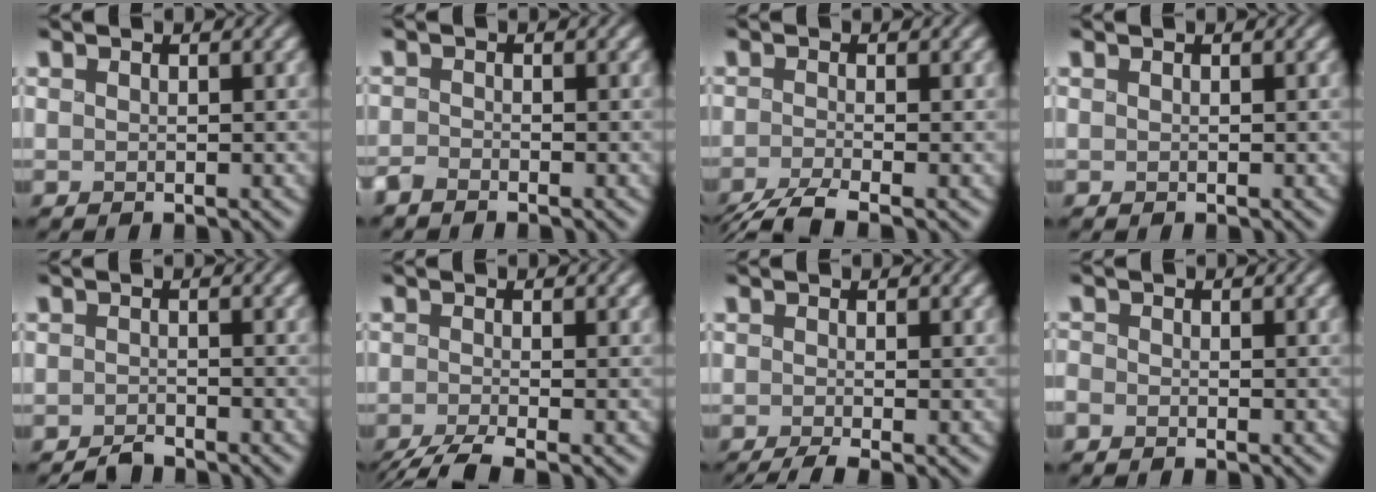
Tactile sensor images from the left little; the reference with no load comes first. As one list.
[{"total": 1.5, "force": [-1.5, 0.2, 0.1], "torque": [0.001, -0.002, -0.033]}, {"total": 3.7, "force": [-2.8, 0.6, 2.4], "torque": [-0.035, -0.007, -0.060]}, {"total": 0.0}, {"total": 1.8, "force": [-1.8, 0.2, 0.0], "torque": [0.005, -0.003, -0.040]}, {"total": 3.3, "force": [-2.5, 0.5, 2.1], "torque": [-0.028, -0.008, -0.055]}, {"total": 1.9, "force": [-1.2, 0.3, 1.4], "torque": [-0.021, -0.003, -0.026]}, {"total": 1.1, "force": [-0.9, 0.6, 0.2], "torque": [0.001, 0.001, -0.022]}]